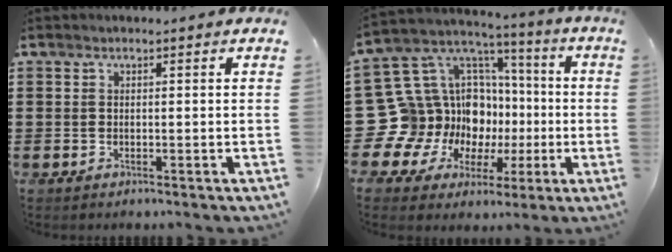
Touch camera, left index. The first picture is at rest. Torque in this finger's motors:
{"motor_torque": [1.20, 0.82, 0.36, 0.02]}